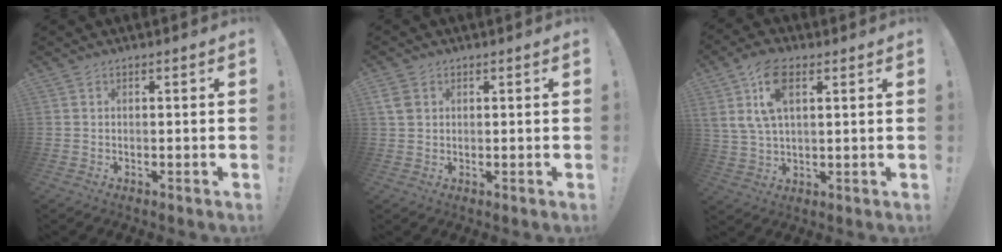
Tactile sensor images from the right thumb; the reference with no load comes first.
{"total": 4.0, "force": [1.4, 3.3, 1.9], "torque": [-0.042, 0.003, 0.028]}
{"total": 10.8, "force": [4.5, 5.5, 8.1], "torque": [-0.160, 0.000, 0.084]}